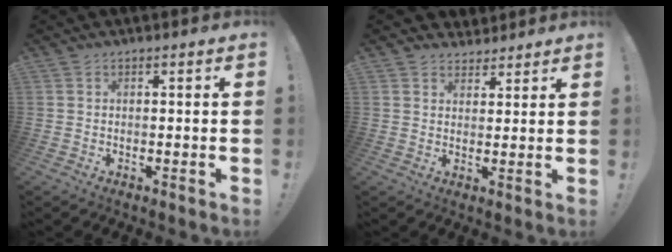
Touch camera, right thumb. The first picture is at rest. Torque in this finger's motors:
{"motor_torque": [0.01, 0.07, 0.35, -0.08, 0.08]}